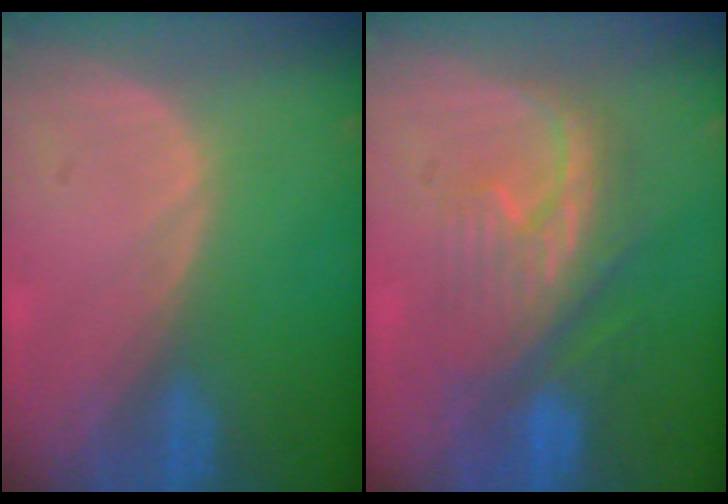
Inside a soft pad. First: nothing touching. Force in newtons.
{"total": 7.9, "press": 7.8, "slide": 1.2}